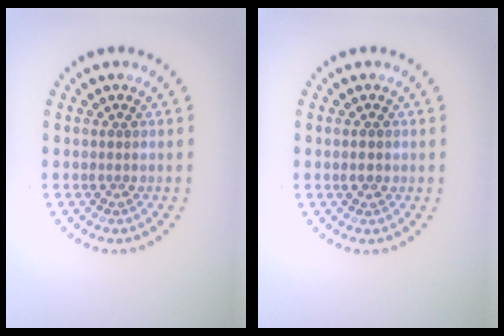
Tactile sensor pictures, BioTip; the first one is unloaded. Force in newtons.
{"total": 1.5, "press": 1.5, "slide": 0.2}